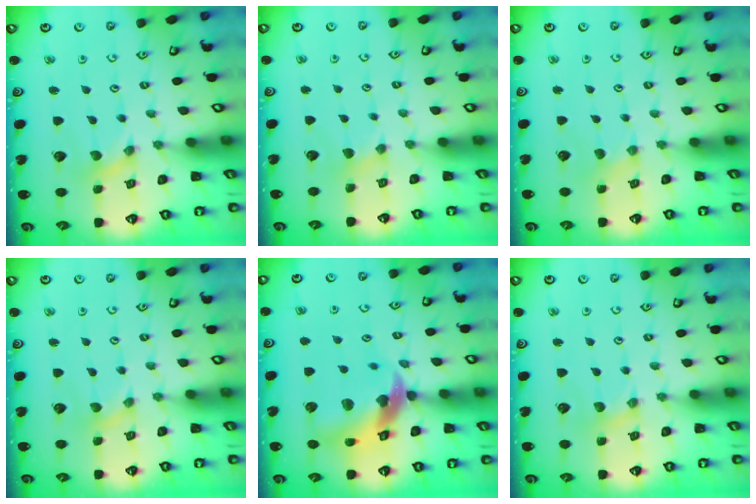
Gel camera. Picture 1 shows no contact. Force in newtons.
{"total": 2.5, "press": 2.5, "slide": 0.5}
{"total": 0.7, "press": 0.7, "slide": 0.2}
{"total": 0.0}
{"total": 13.9, "press": 13.8, "slide": 1.9}
{"total": 0.6, "press": 0.6, "slide": 0.2}